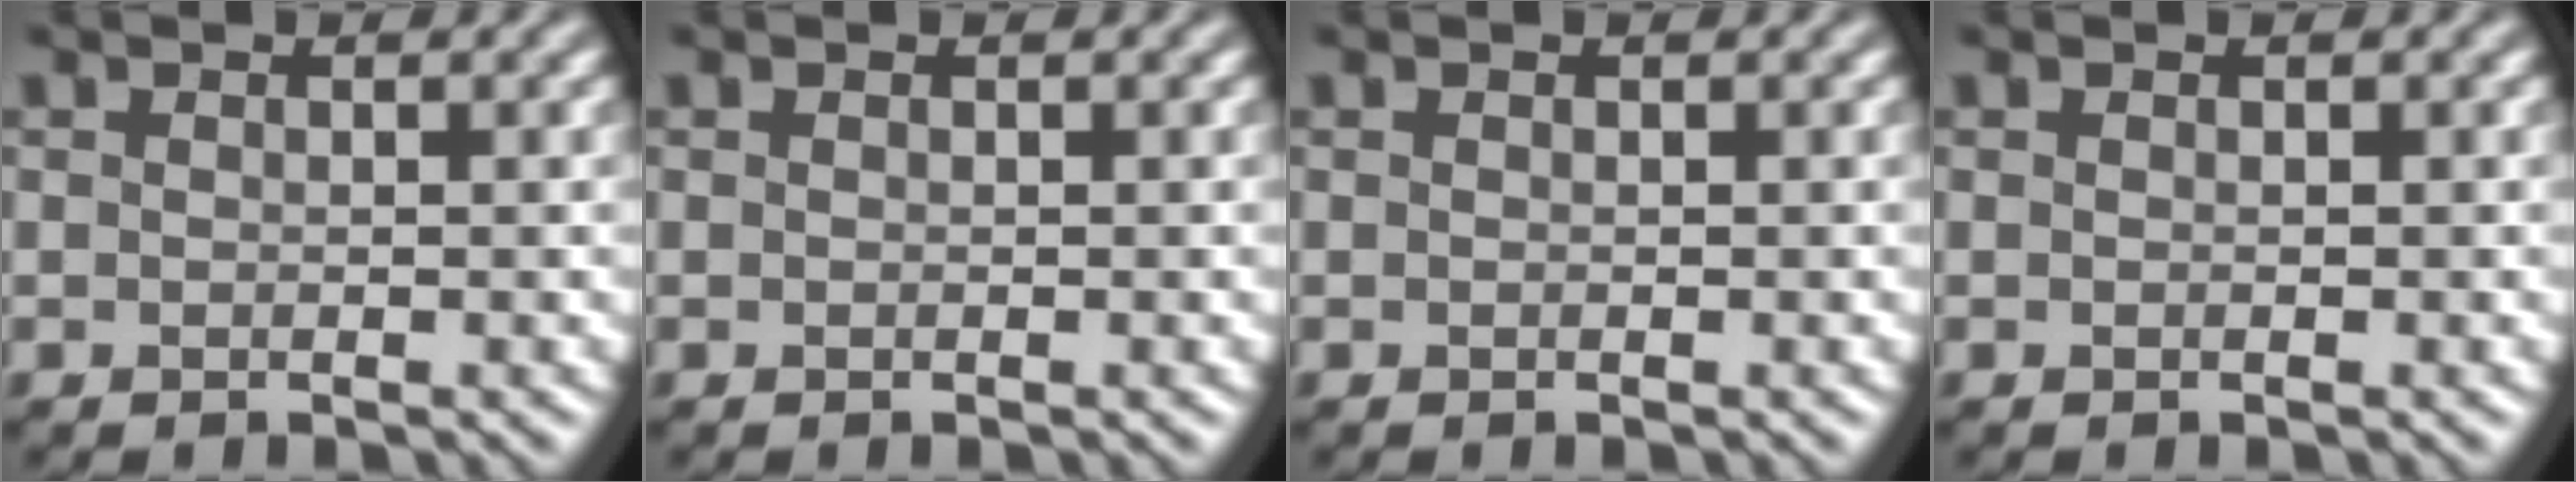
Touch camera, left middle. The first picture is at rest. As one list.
[{"total": 0.0}, {"total": 0.0}, {"total": 0.0}]